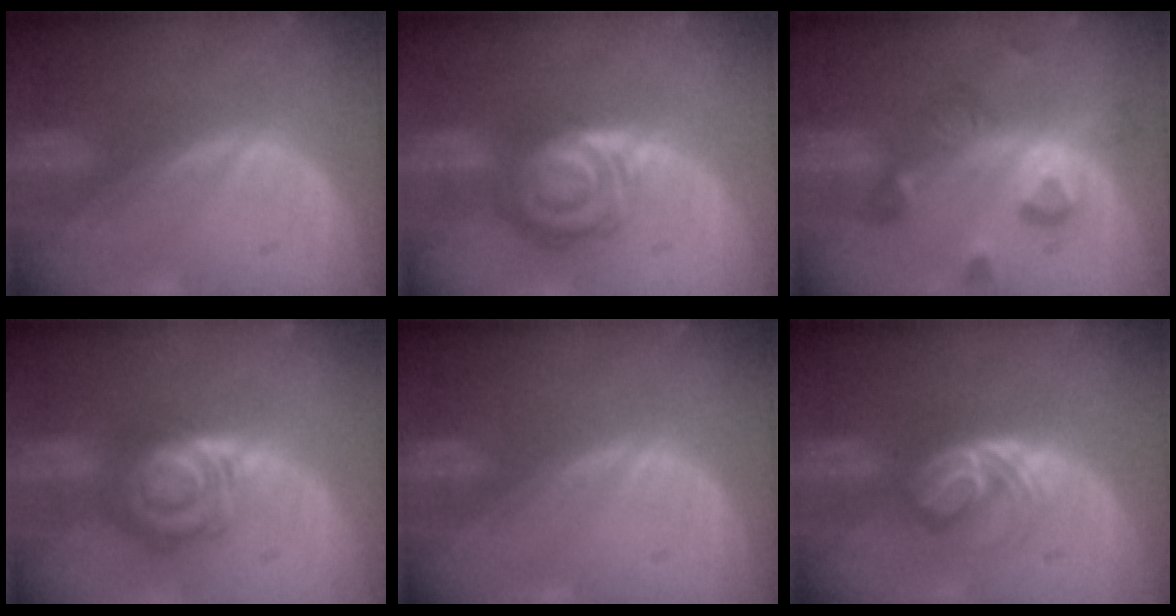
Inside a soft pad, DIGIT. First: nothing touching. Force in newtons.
{"total": 8.1, "press": 7.1, "slide": 3.8}
{"total": 7.7, "press": 7.5, "slide": 1.8}
{"total": 7.8, "press": 7.0, "slide": 3.4}
{"total": 0.0}
{"total": 5.9, "press": 5.1, "slide": 3.1}